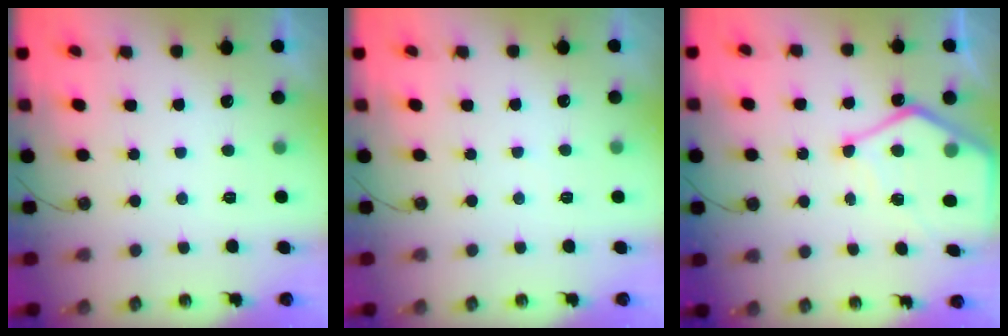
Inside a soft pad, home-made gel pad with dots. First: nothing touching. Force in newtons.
{"total": 2.8, "press": 2.7, "slide": 0.5}
{"total": 11.8, "press": 11.8, "slide": 1.0}